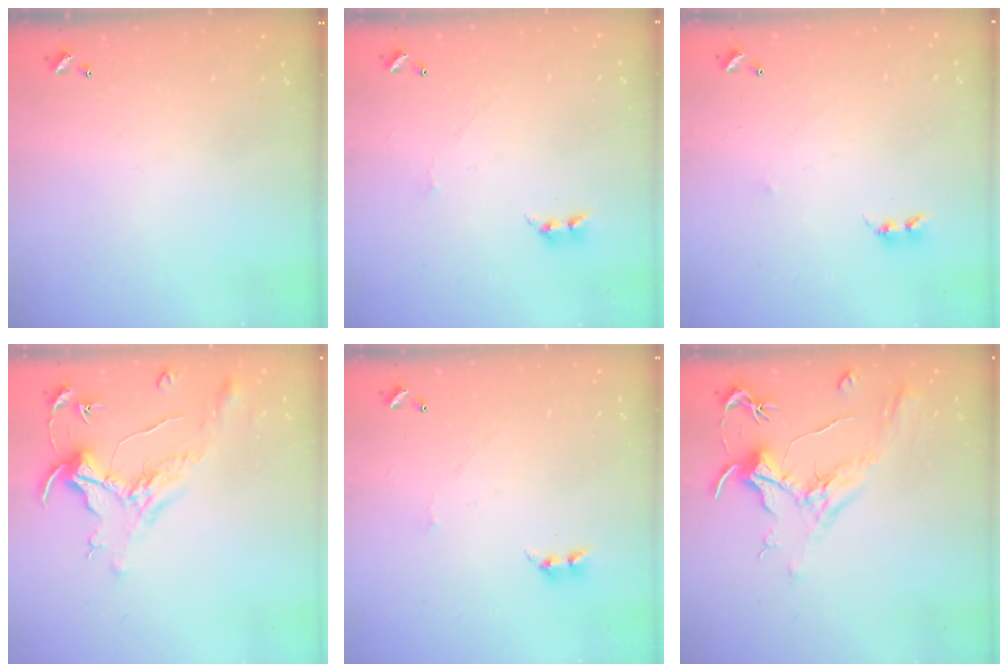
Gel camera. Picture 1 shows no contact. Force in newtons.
{"total": 0.9, "press": 0.8, "slide": 0.4}
{"total": 2.5, "press": 2.4, "slide": 0.4}
{"total": 1.6, "press": 1.4, "slide": 0.7}
{"total": 0.9, "press": 0.8, "slide": 0.4}
{"total": 2.1, "press": 2.0, "slide": 0.8}